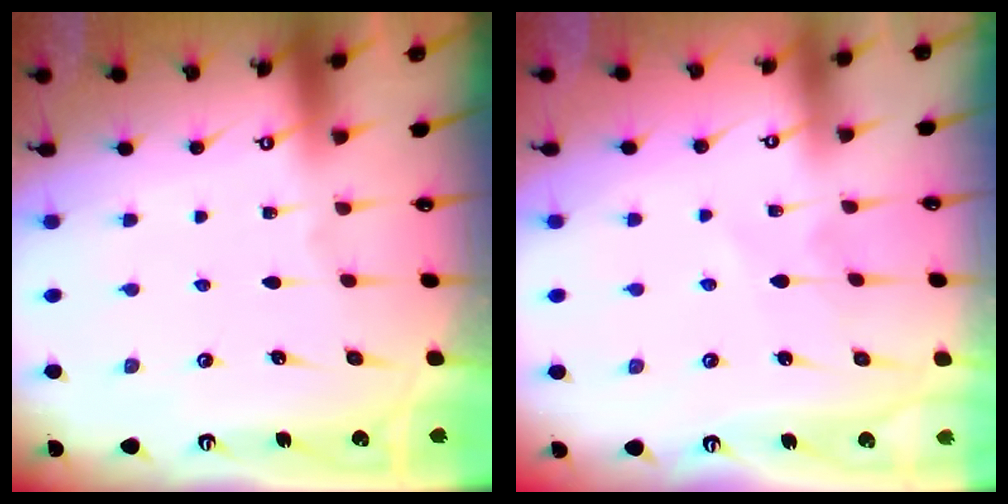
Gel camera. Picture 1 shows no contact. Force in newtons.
{"total": 3.9, "press": 3.8, "slide": 0.5}